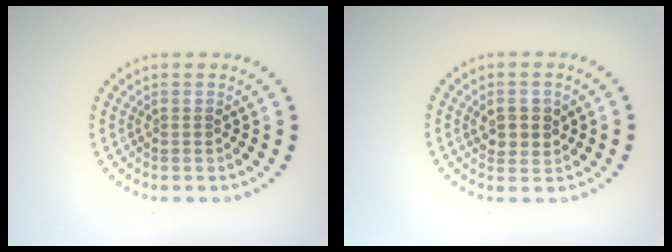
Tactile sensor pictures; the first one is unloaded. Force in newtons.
{"total": 2.6, "press": 2.5, "slide": 0.7}